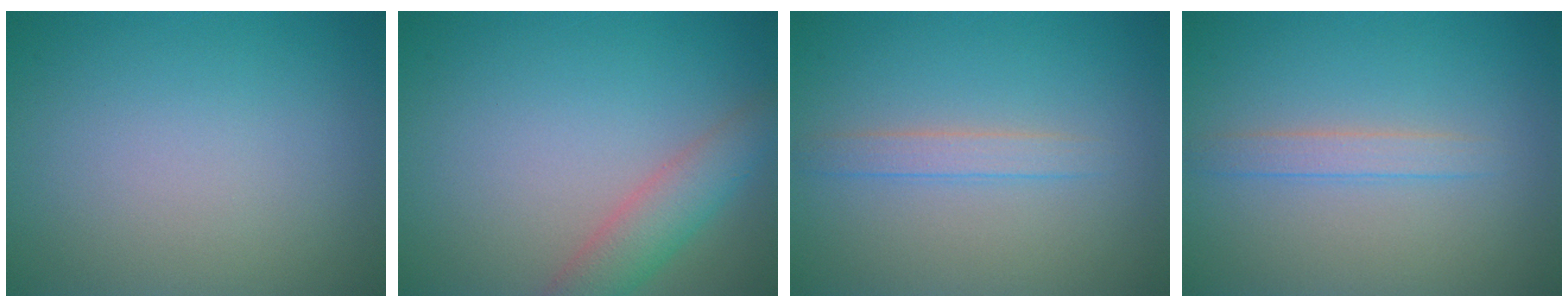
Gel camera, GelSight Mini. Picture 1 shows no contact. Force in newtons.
{"total": 3.6, "press": 3.6, "slide": 0.1}
{"total": 1.7, "press": 1.7, "slide": 0.0}
{"total": 1.7, "press": 1.7, "slide": 0.0}